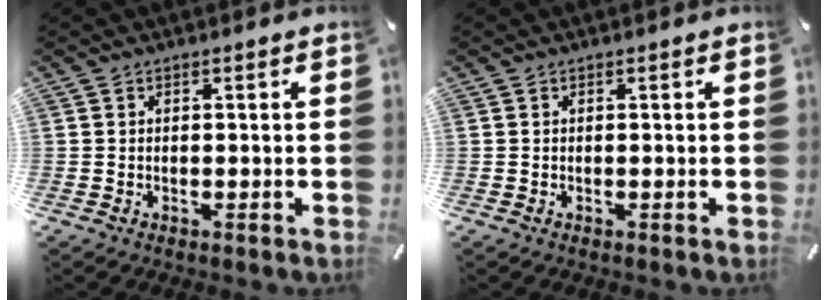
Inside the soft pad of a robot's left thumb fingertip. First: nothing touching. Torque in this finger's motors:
{"motor_torque": [0.00, 0.00, -0.03, 0.03, 0.00]}